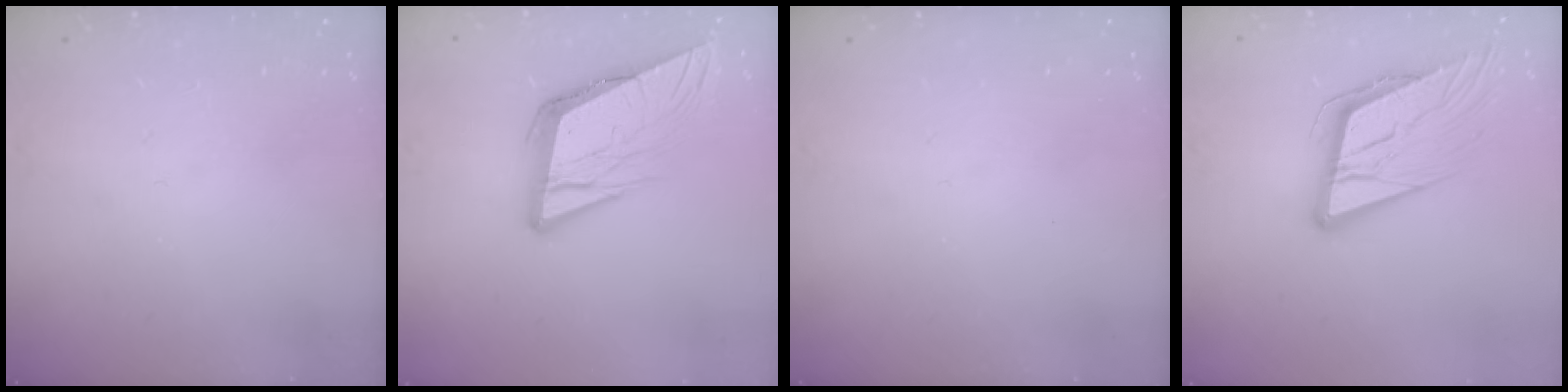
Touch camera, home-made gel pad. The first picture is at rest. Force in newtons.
{"total": 13.7, "press": 13.4, "slide": 2.6}
{"total": 0.0}
{"total": 15.0, "press": 14.6, "slide": 3.5}